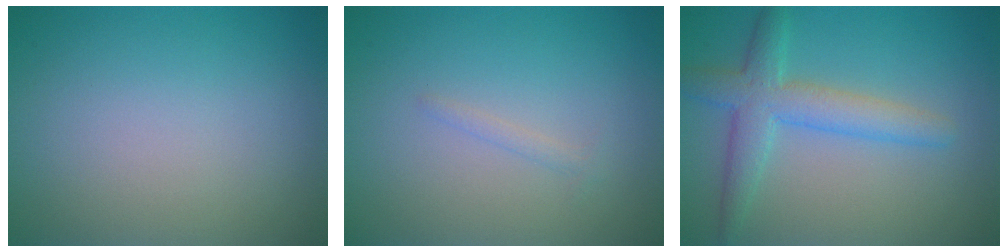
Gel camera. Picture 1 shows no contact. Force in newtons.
{"total": 0.7, "press": 0.7, "slide": 0.1}
{"total": 4.3, "press": 4.3, "slide": 0.1}